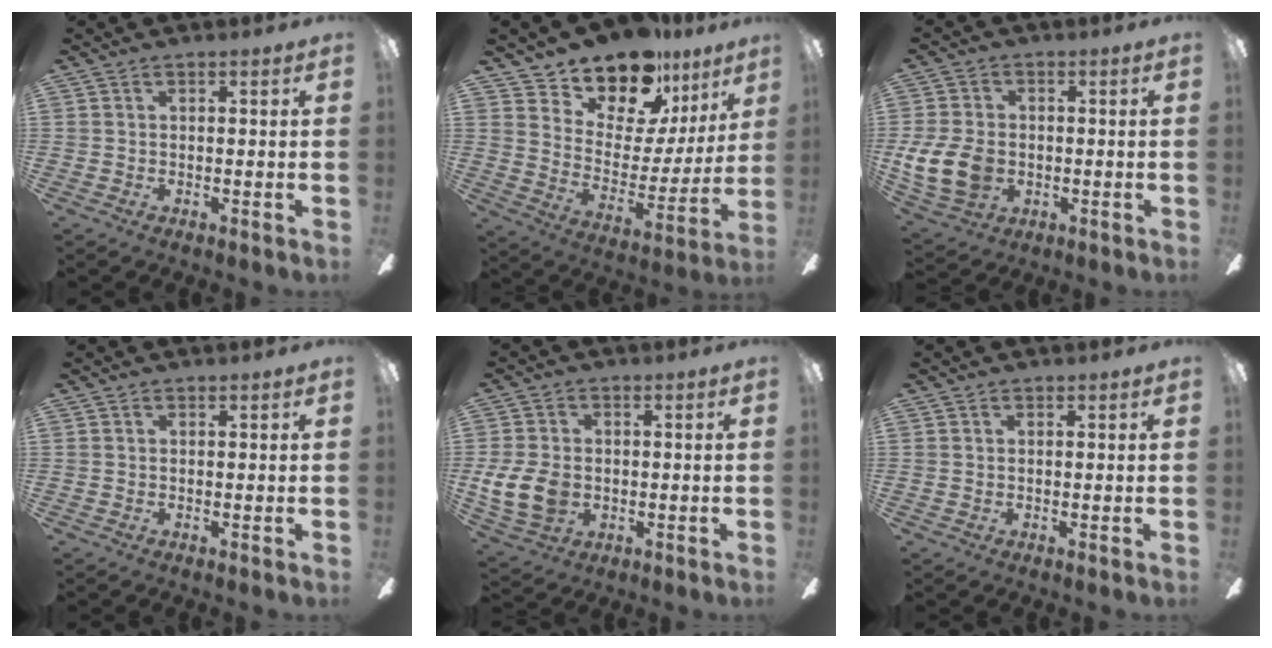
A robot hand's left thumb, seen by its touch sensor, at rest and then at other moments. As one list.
[{"total": 14.4, "force": [12.7, 6.0, 3.2], "torque": [-0.071, -0.112, 0.228]}, {"total": 12.4, "force": [-2.0, 9.4, 7.9], "torque": [-0.176, 0.013, -0.032]}, {"total": 0.0}, {"total": 10.8, "force": [-1.5, 8.2, 6.9], "torque": [-0.154, 0.011, -0.024]}, {"total": 0.5, "force": [0.3, 0.4, 0.1], "torque": [-0.002, 0.004, 0.005]}]